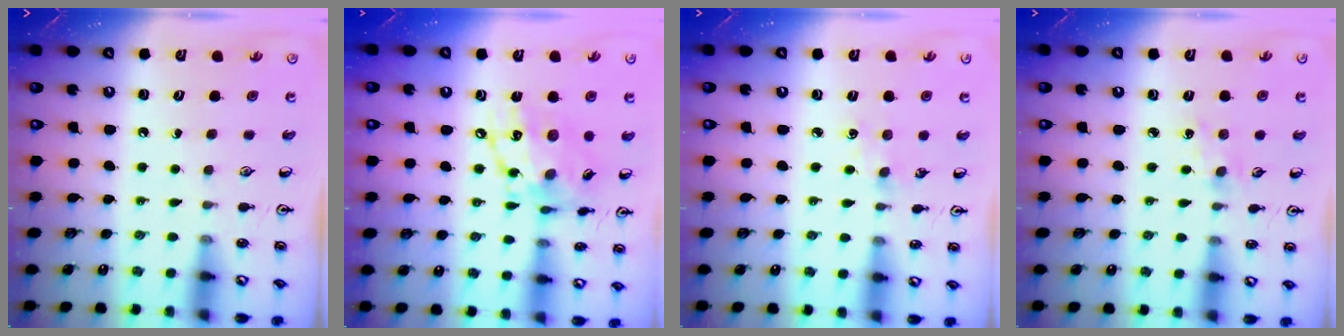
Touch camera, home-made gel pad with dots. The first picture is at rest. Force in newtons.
{"total": 15.1, "press": 15.0, "slide": 0.7}
{"total": 2.9, "press": 2.8, "slide": 0.4}
{"total": 1.9, "press": 1.9, "slide": 0.3}